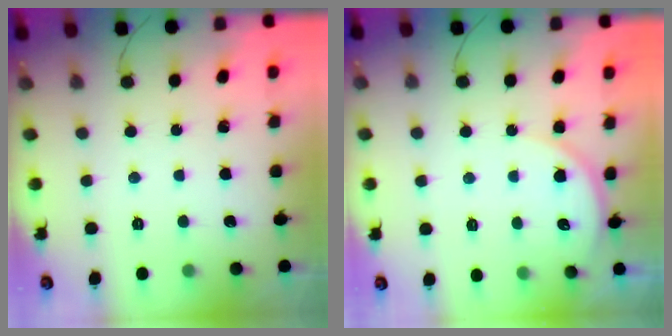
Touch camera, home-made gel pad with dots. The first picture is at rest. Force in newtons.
{"total": 5.8, "press": 5.8, "slide": 0.3}